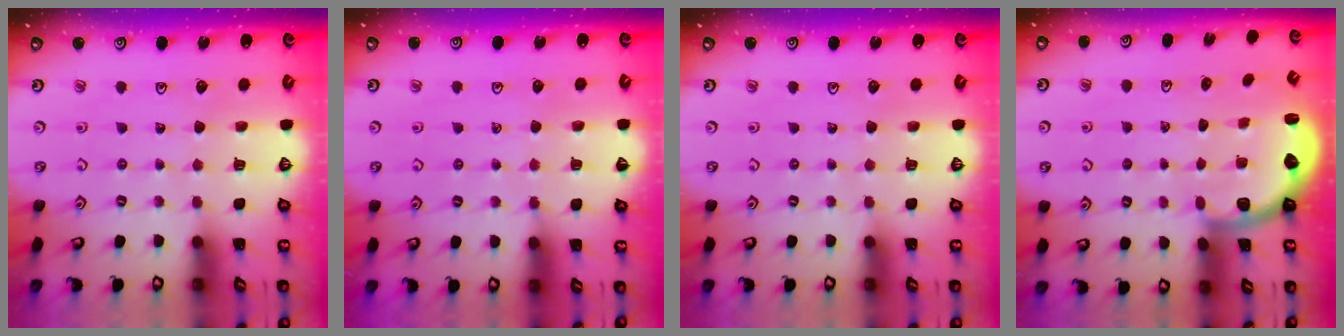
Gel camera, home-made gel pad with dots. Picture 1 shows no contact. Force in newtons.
{"total": 2.7, "press": 2.7, "slide": 0.4}
{"total": 0.0}
{"total": 2.1, "press": 1.9, "slide": 1.0}